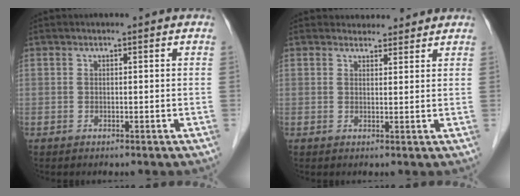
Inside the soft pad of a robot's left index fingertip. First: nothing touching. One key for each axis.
{"total": 3.6, "fx": 3.4, "fy": 1.3, "fz": 0.1, "tx": 0.003, "ty": 0.008, "tz": 0.043}